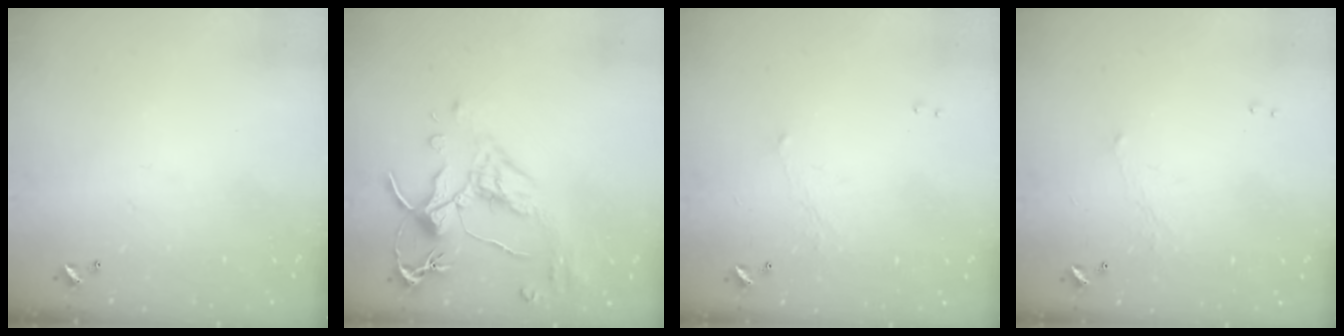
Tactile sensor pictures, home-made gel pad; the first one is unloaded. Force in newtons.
{"total": 2.5, "press": 2.1, "slide": 1.3}
{"total": 0.6, "press": 0.2, "slide": 0.5}
{"total": 0.6, "press": 0.2, "slide": 0.5}